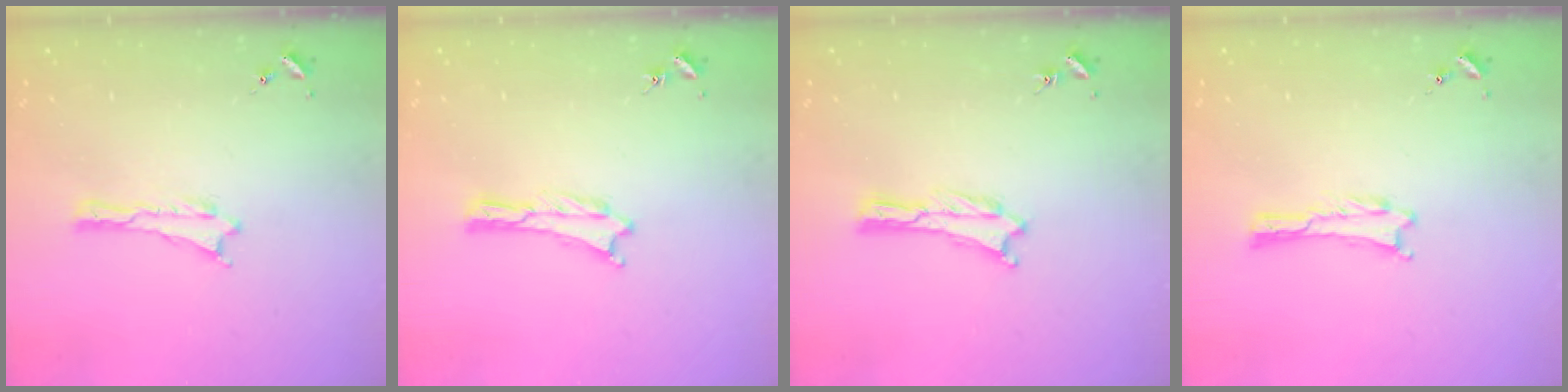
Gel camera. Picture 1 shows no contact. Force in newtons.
{"total": 0.0}
{"total": 0.0}
{"total": 0.0}